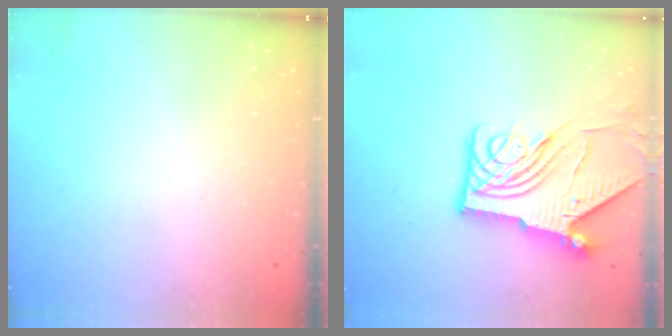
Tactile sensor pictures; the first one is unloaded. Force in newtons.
{"total": 12.4, "press": 12.3, "slide": 1.4}